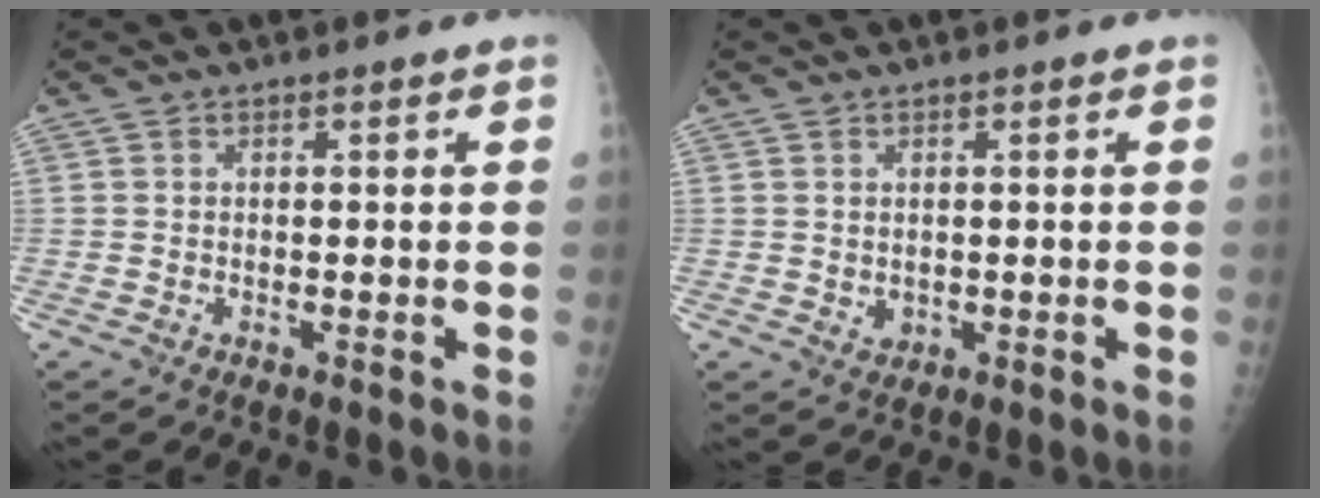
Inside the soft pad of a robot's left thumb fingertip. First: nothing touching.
{"total": 1.8, "force": [0.4, 1.4, 1.1], "torque": [-0.013, -0.005, 0.013]}